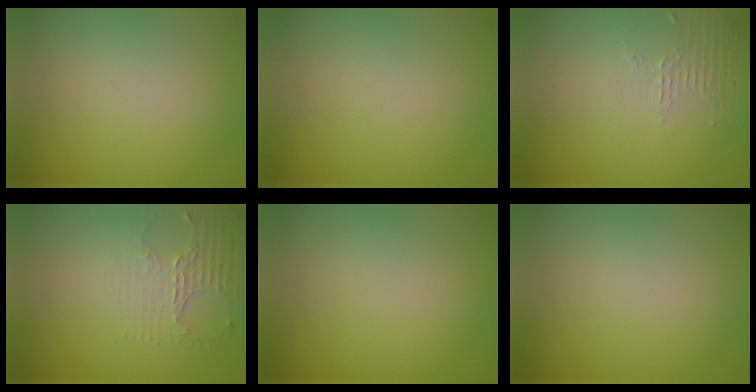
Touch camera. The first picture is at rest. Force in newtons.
{"total": 0.0}
{"total": 1.1, "press": 0.2, "slide": 1.0}
{"total": 2.0, "press": 1.5, "slide": 1.4}
{"total": 0.0}
{"total": 0.0}